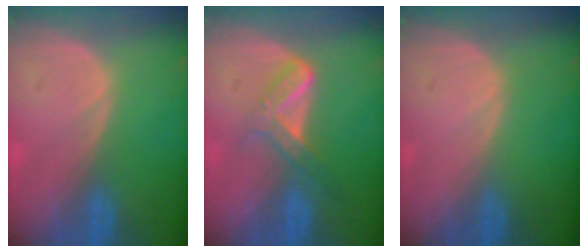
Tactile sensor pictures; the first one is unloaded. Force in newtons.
{"total": 5.5, "press": 4.7, "slide": 2.8}
{"total": 0.0}